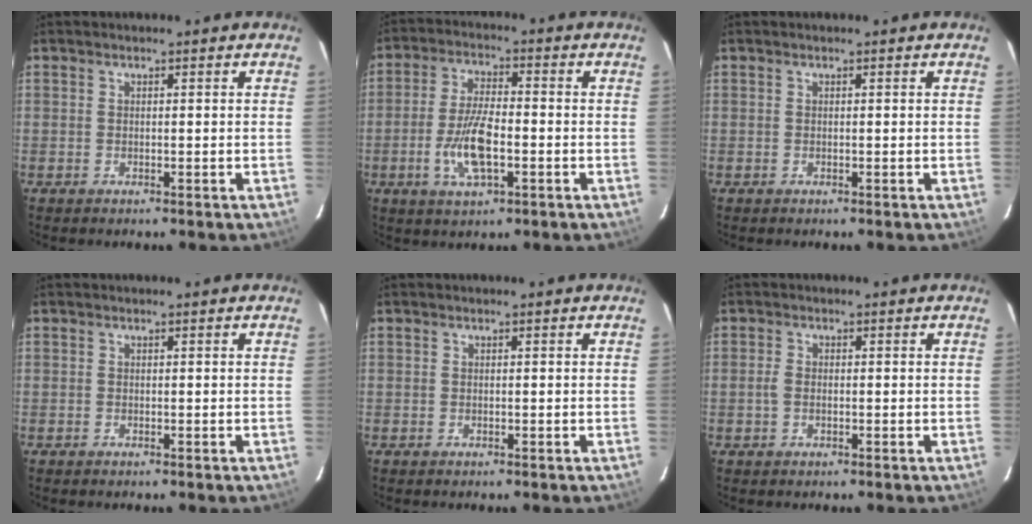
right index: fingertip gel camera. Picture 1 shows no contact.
{"total": 9.4, "force": [-2.8, 3.4, 8.3], "torque": [-0.171, -0.004, -0.051]}
{"total": 0.0}
{"total": 0.0}
{"total": 0.0}
{"total": 1.7, "force": [-0.4, 1.1, 1.3], "torque": [-0.029, -0.001, -0.008]}